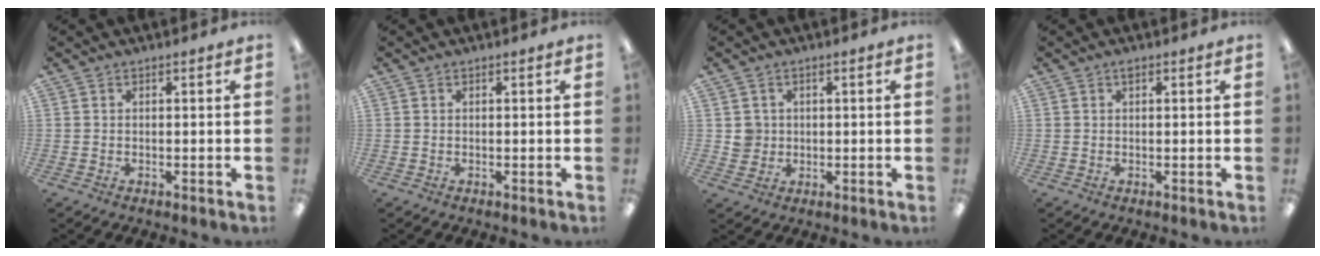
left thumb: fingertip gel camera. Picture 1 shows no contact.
{"total": 0.0}
{"total": 3.4, "force": [0.7, 3.3, 0.3], "torque": [0.002, 0.000, 0.009]}
{"total": 0.7, "force": [0.5, 0.2, 0.5], "torque": [-0.013, 0.003, 0.008]}